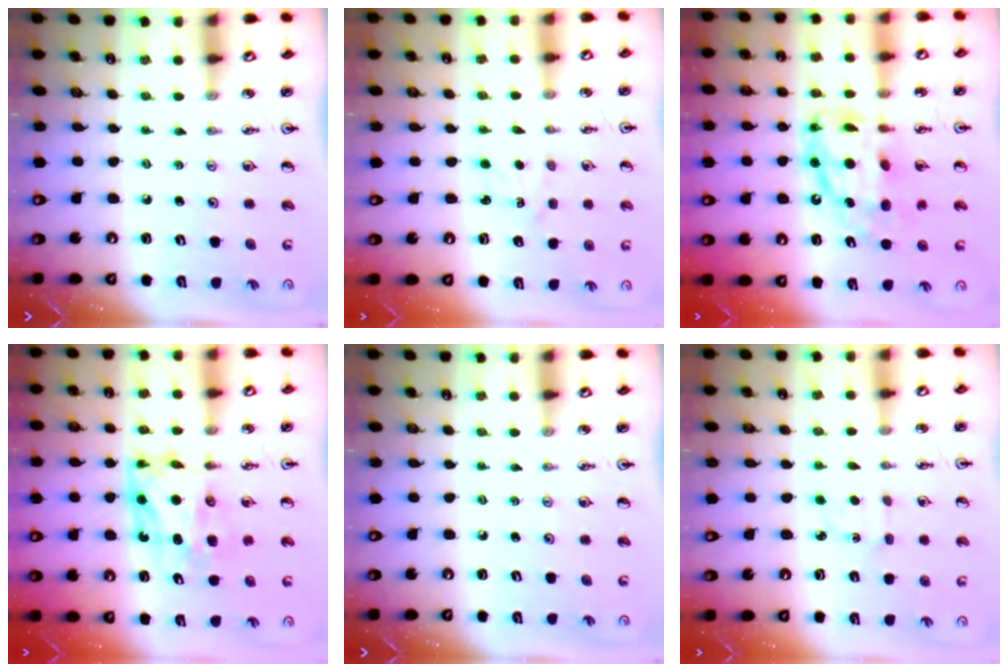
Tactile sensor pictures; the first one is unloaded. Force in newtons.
{"total": 1.7, "press": 1.7, "slide": 0.3}
{"total": 13.7, "press": 13.7, "slide": 1.3}
{"total": 7.7, "press": 7.7, "slide": 0.2}
{"total": 0.0}
{"total": 2.3, "press": 2.3, "slide": 0.3}